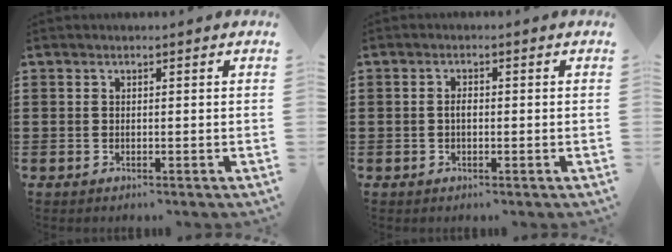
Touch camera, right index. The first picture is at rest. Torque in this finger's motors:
{"motor_torque": [0.73, 0.91, 0.29, 0.07]}